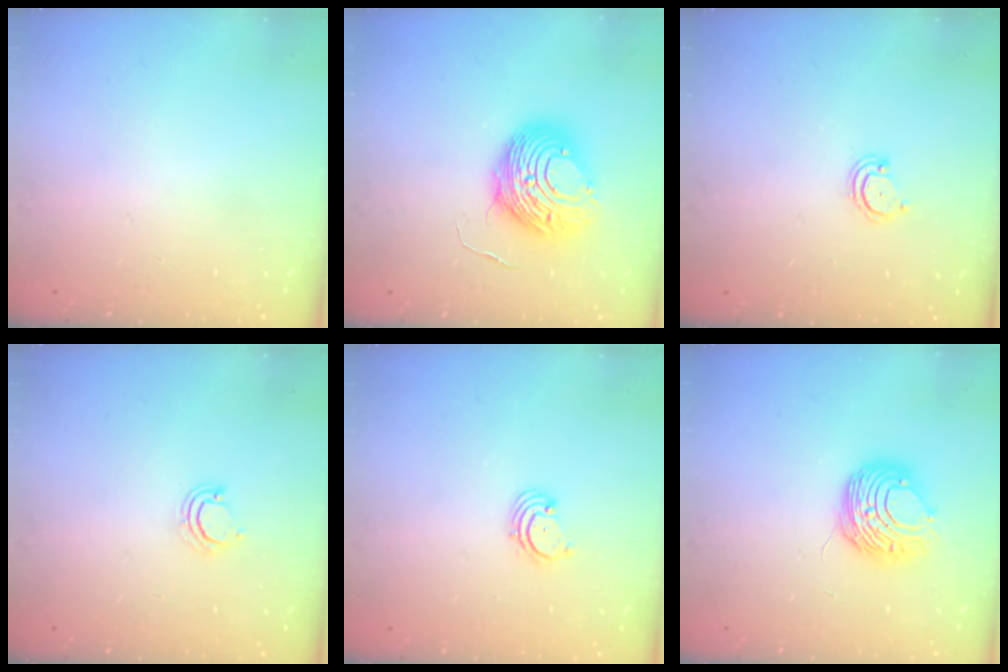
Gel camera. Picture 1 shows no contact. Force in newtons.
{"total": 11.8, "press": 11.7, "slide": 1.2}
{"total": 2.5, "press": 2.5, "slide": 0.2}
{"total": 2.2, "press": 2.2, "slide": 0.1}
{"total": 1.7, "press": 1.6, "slide": 0.2}
{"total": 8.9, "press": 8.9, "slide": 0.5}